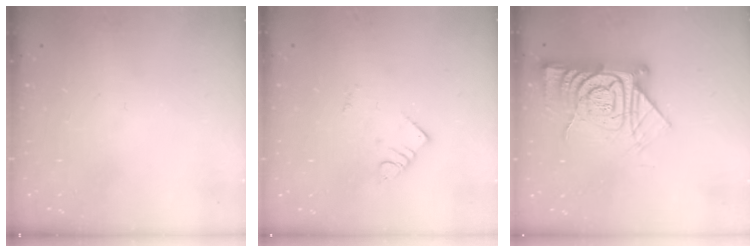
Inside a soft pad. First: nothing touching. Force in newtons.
{"total": 2.1, "press": 2.1, "slide": 0.3}
{"total": 17.2, "press": 17.1, "slide": 1.5}